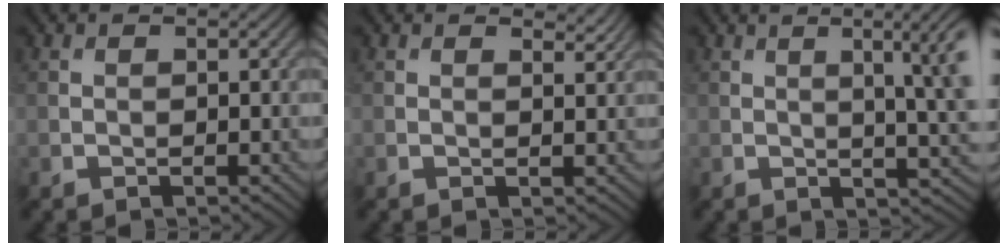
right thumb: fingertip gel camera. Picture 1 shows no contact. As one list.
[{"total": 1.5, "force": [1.2, 0.2, 0.8], "torque": [-0.011, -0.008, 0.018]}, {"total": 8.2, "force": [1.5, 2.0, 7.8], "torque": [-0.091, 0.012, 0.019]}]